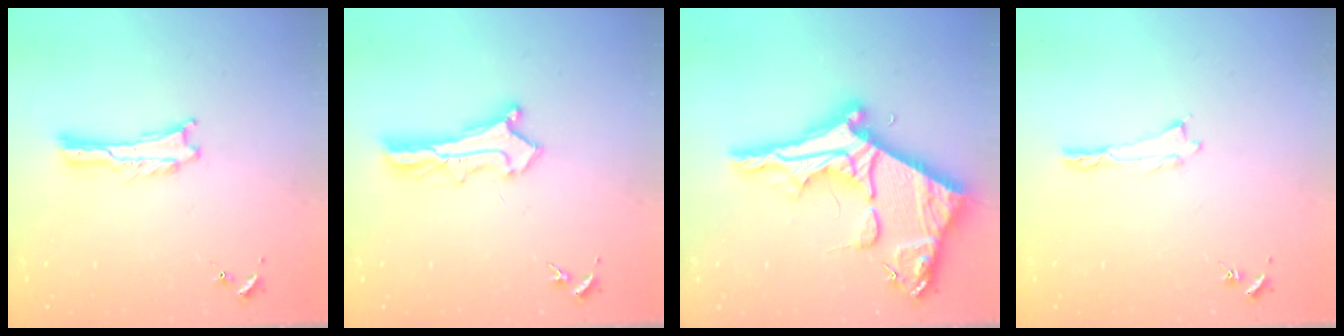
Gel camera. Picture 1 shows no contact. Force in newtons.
{"total": 2.6, "press": 2.6, "slide": 0.2}
{"total": 13.4, "press": 13.4, "slide": 1.3}
{"total": 0.0}